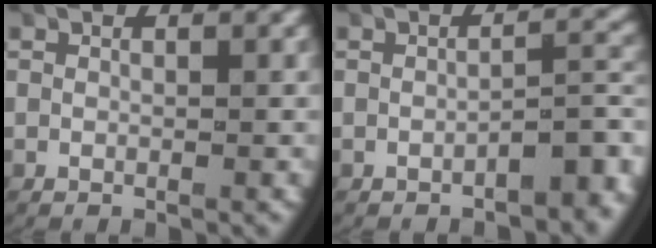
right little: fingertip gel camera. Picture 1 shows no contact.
{"total": 3.6, "force": [-2.3, 0.9, 2.6], "torque": [-0.027, 0.002, -0.031]}